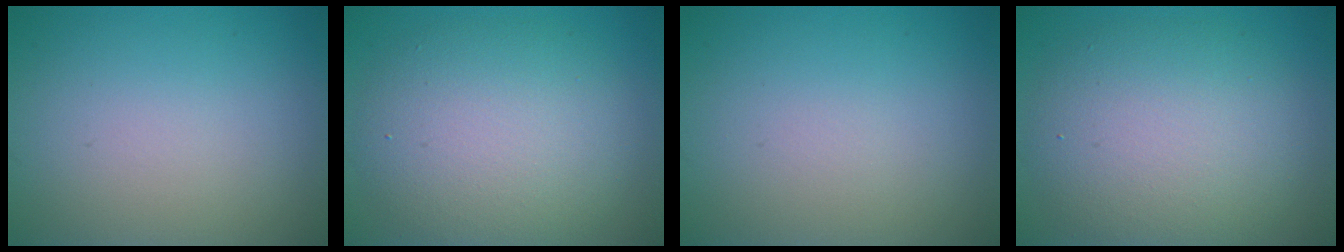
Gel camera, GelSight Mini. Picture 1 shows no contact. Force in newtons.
{"total": 7.8, "press": 7.8, "slide": 0.3}
{"total": 0.0}
{"total": 7.8, "press": 7.8, "slide": 0.3}